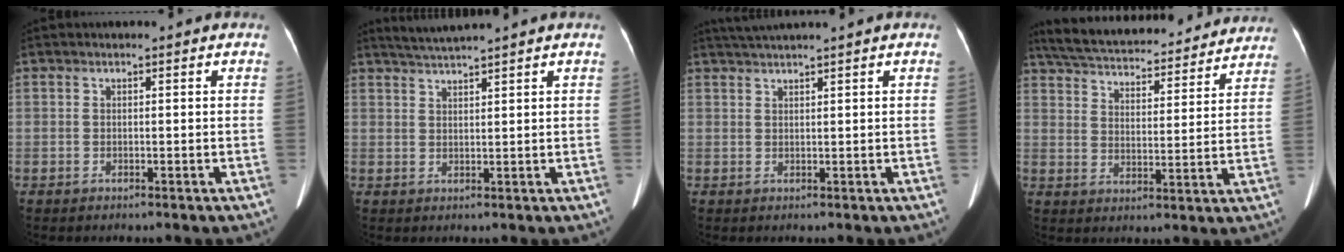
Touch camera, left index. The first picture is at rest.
{"total": 3.8, "force": [3.4, -1.1, 1.2], "torque": [-0.024, 0.015, 0.066]}
{"total": 3.3, "force": [2.7, -1.1, 1.4], "torque": [-0.026, 0.017, 0.054]}
{"total": 25.8, "force": [23.3, 5.7, 9.4], "torque": [-0.171, 0.007, 0.311]}